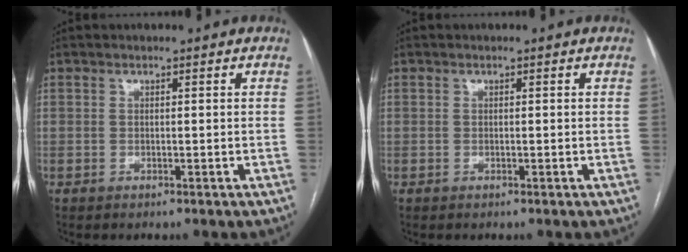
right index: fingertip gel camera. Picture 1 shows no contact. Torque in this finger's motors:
{"motor_torque": [0.00, 0.00, 0.00, 0.00]}